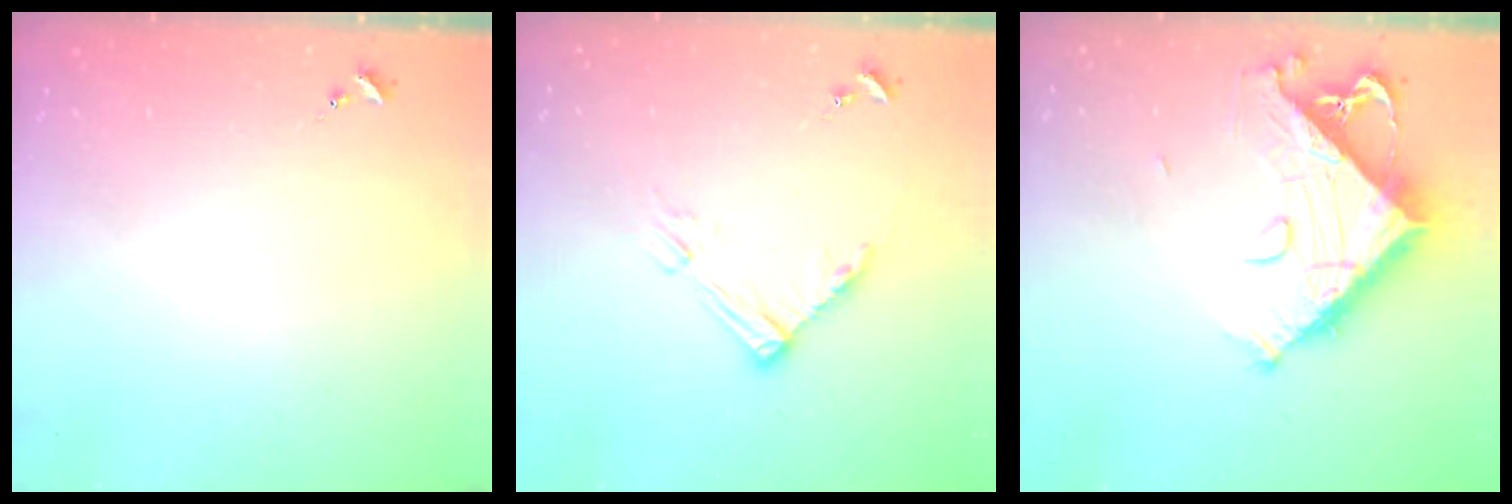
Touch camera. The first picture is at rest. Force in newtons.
{"total": 9.8, "press": 9.8, "slide": 1.0}
{"total": 13.1, "press": 13.0, "slide": 1.5}